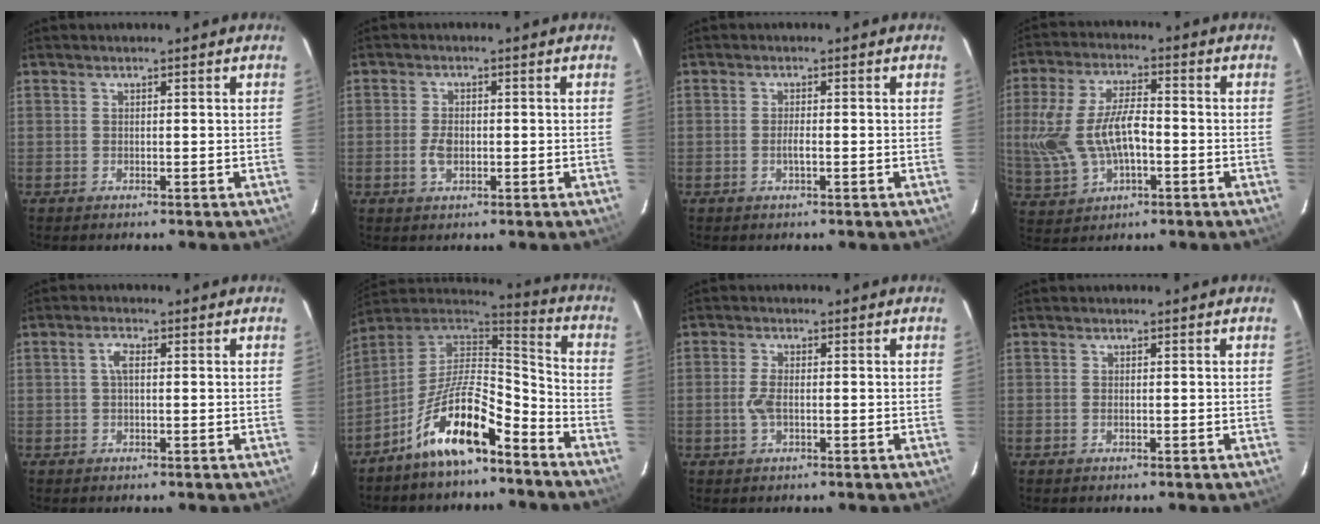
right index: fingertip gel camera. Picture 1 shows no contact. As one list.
[{"total": 3.4, "force": [-0.8, 2.0, 2.6], "torque": [-0.056, 0.000, -0.013]}, {"total": 1.5, "force": [-0.5, 0.1, 1.4], "torque": [-0.026, -0.002, -0.011]}, {"total": 13.6, "force": [-1.6, 6.8, 11.7], "torque": [-0.249, 0.004, -0.018]}, {"total": 2.2, "force": [0.2, 0.9, 2.0], "torque": [-0.042, 0.008, 0.004]}, {"total": 14.9, "force": [-8.9, 4.8, 11.0], "torque": [-0.210, 0.016, -0.164]}, {"total": 3.2, "force": [-0.6, 1.4, 2.8], "torque": [-0.064, 0.000, -0.011]}, {"total": 0.5, "force": [-0.1, 0.2, 0.5], "torque": [-0.011, 0.000, -0.003]}]